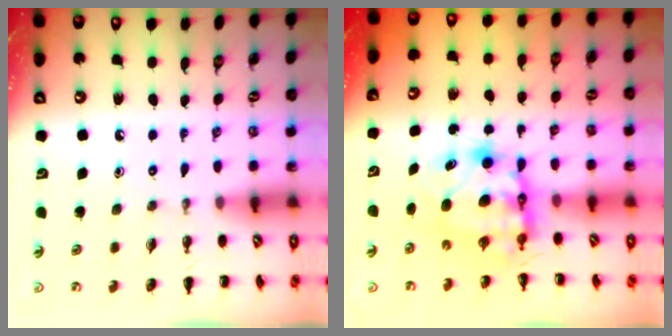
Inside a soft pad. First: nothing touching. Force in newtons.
{"total": 7.5, "press": 7.2, "slide": 2.1}